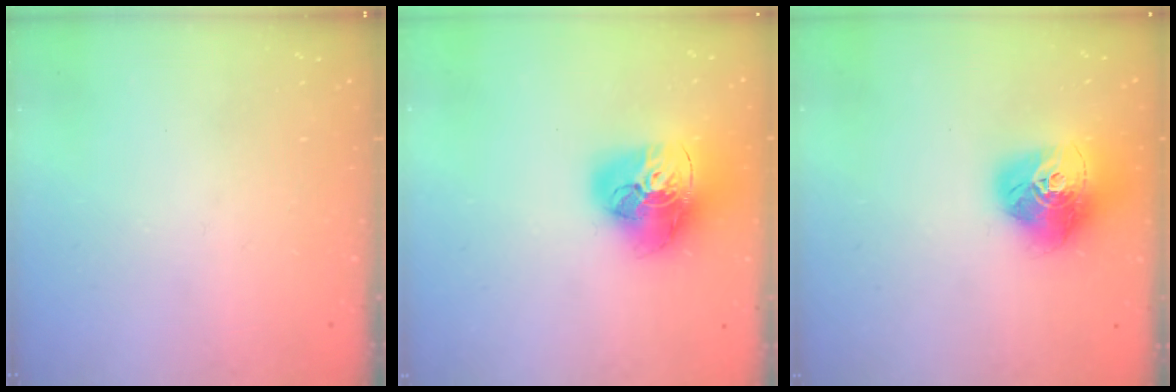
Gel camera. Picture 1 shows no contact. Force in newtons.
{"total": 21.0, "press": 20.9, "slide": 2.1}
{"total": 17.6, "press": 17.6, "slide": 1.6}